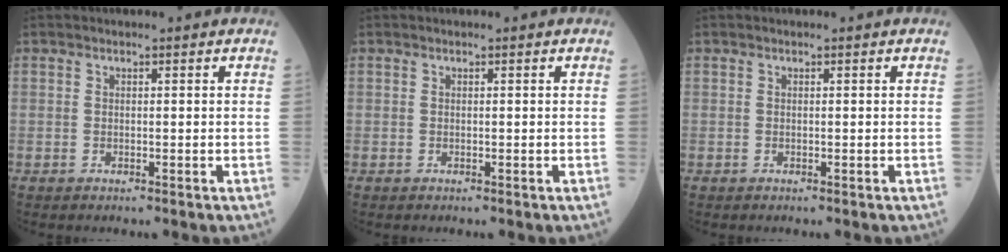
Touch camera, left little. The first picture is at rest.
{"total": 0.0}
{"total": 0.0}